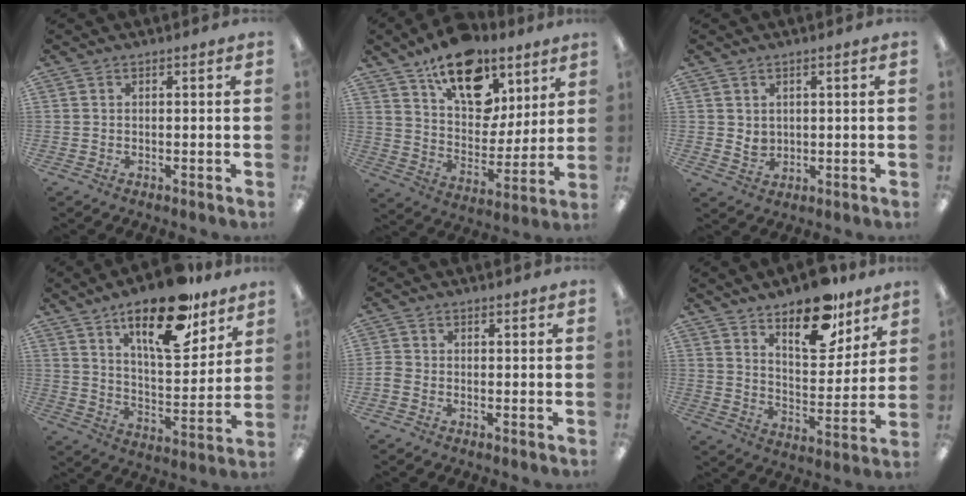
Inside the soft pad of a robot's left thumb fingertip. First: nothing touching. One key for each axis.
{"total": 19.4, "fx": 12.0, "fy": 11.4, "fz": 10.2, "tx": -0.155, "ty": -0.061, "tz": 0.212}
{"total": 2.4, "fx": 1.2, "fy": 2.0, "fz": 0.8, "tx": -0.010, "ty": -0.005, "tz": 0.022}
{"total": 20.1, "fx": 13.6, "fy": 7.7, "fz": 12.8, "tx": -0.196, "ty": -0.066, "tz": 0.221}
{"total": 1.4, "fx": -0.7, "fy": 1.1, "fz": 0.6, "tx": -0.010, "ty": 0.002, "tz": -0.012}
{"total": 16.4, "fx": 11.8, "fy": 7.3, "fz": 8.7, "tx": -0.116, "ty": -0.069, "tz": 0.201}